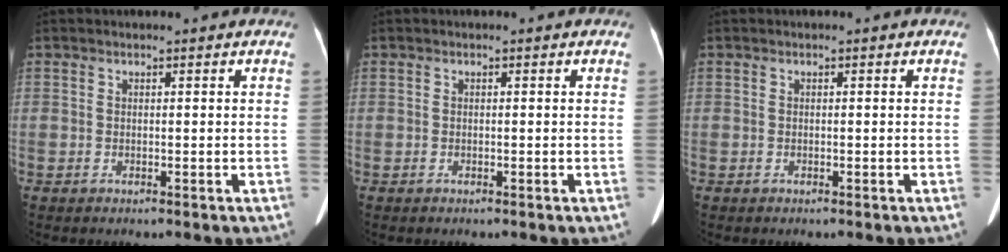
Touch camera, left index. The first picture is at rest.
{"total": 0.0}
{"total": 0.0}